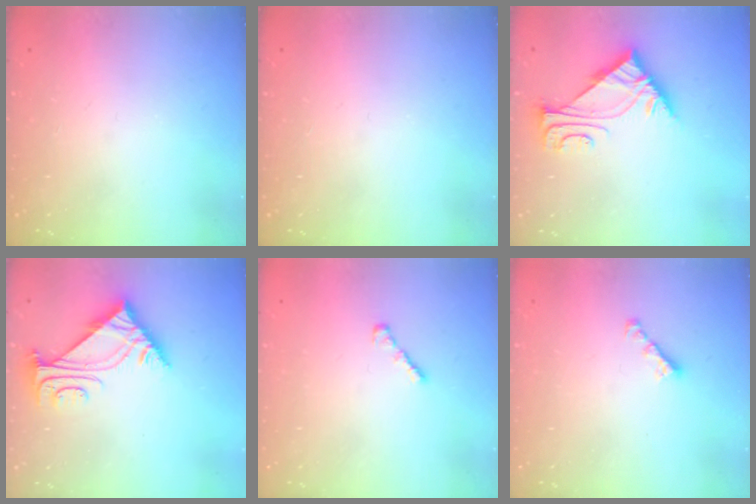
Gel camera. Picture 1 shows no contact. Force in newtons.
{"total": 0.0}
{"total": 6.2, "press": 6.2, "slide": 0.2}
{"total": 5.5, "press": 5.4, "slide": 0.9}
{"total": 1.3, "press": 1.3, "slide": 0.4}
{"total": 2.1, "press": 2.0, "slide": 0.6}